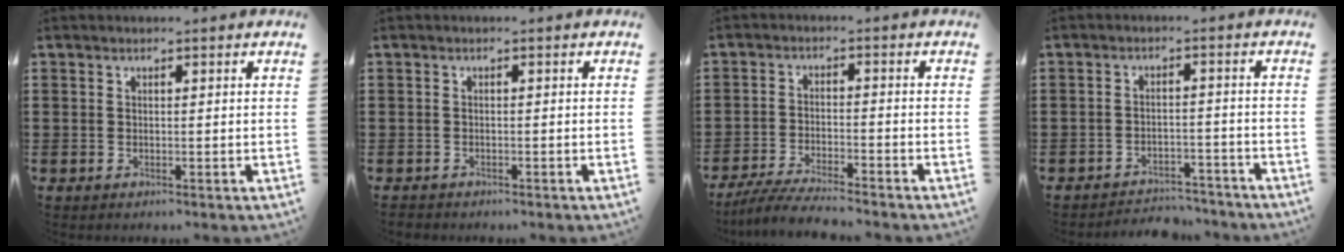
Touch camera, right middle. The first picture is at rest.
{"total": 0.8, "force": [-0.7, 0.3, -0.1], "torque": [0.001, 0.003, -0.017]}
{"total": 5.1, "force": [-4.8, 0.2, 1.7], "torque": [-0.042, -0.009, -0.097]}
{"total": 3.7, "force": [-3.6, 0.7, 0.0], "torque": [-0.006, 0.003, -0.078]}